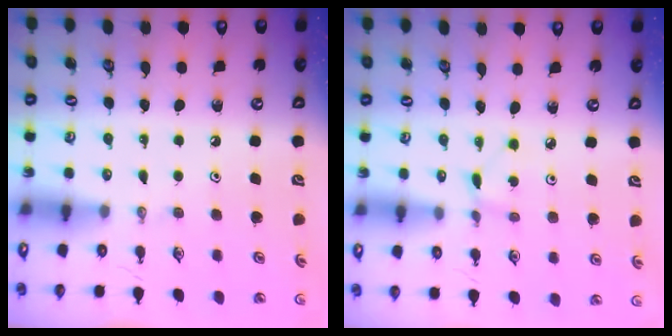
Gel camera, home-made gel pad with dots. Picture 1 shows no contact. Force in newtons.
{"total": 0.8, "press": 0.8, "slide": 0.1}